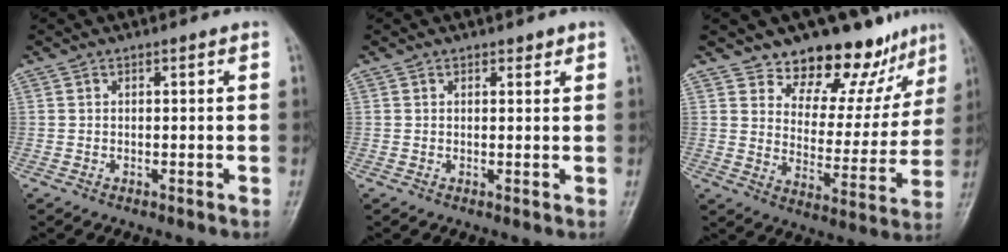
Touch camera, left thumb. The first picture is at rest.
{"total": 1.2, "force": [0.9, 0.7, 0.4], "torque": [0.004, -0.005, 0.010]}
{"total": 15.3, "force": [12.4, 7.3, 5.2], "torque": [-0.011, -0.094, 0.172]}